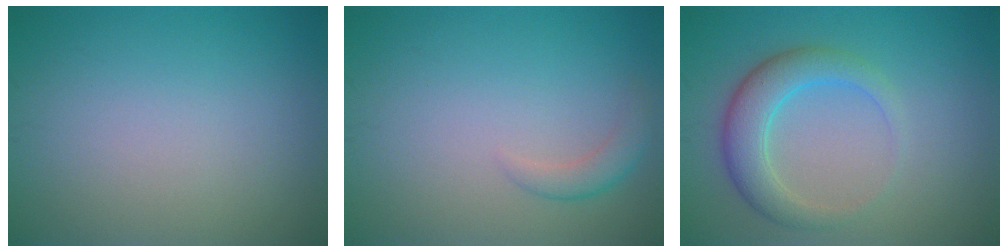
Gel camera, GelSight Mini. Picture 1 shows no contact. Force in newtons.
{"total": 1.6, "press": 1.6, "slide": 0.1}
{"total": 4.2, "press": 4.2, "slide": 0.2}